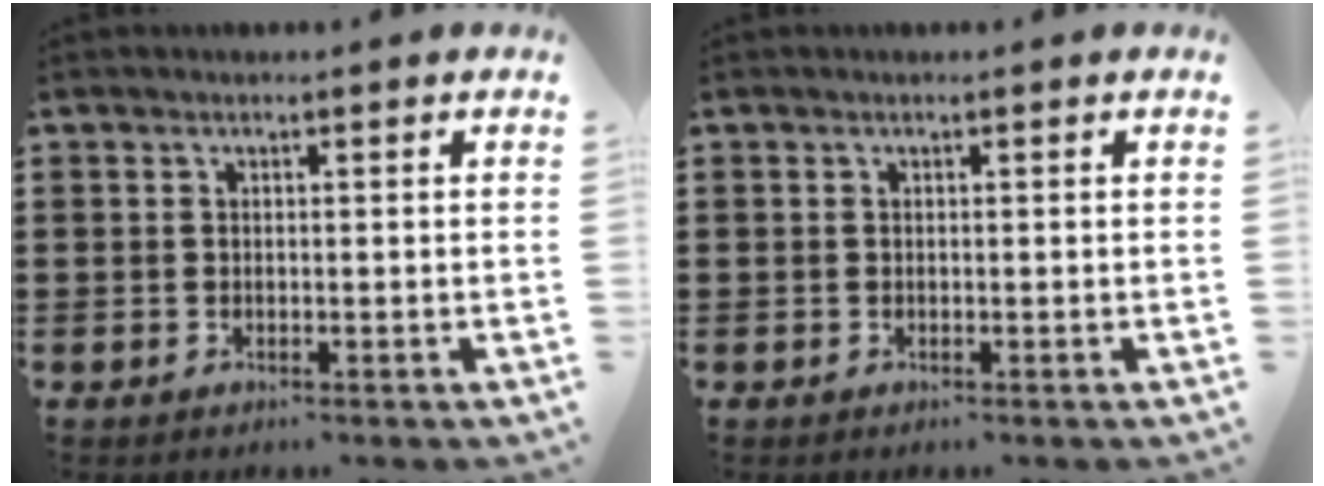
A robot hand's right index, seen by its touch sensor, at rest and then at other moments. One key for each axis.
{"total": 0.0}